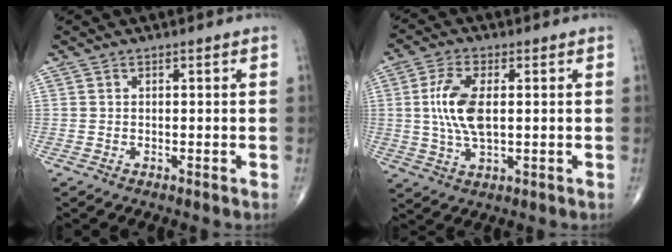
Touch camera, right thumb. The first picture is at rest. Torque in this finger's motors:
{"motor_torque": [0.25, 1.34, 1.27, 0.09, 0.11]}